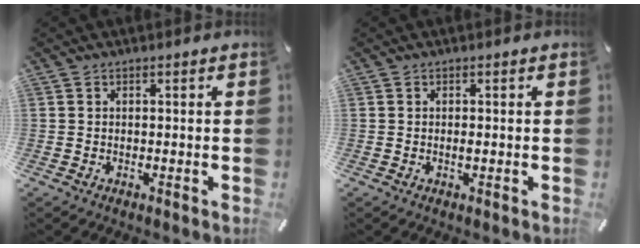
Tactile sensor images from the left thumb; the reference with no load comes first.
{"total": 0.7, "force": [-0.1, 0.2, 0.7], "torque": [-0.014, -0.003, -0.001]}